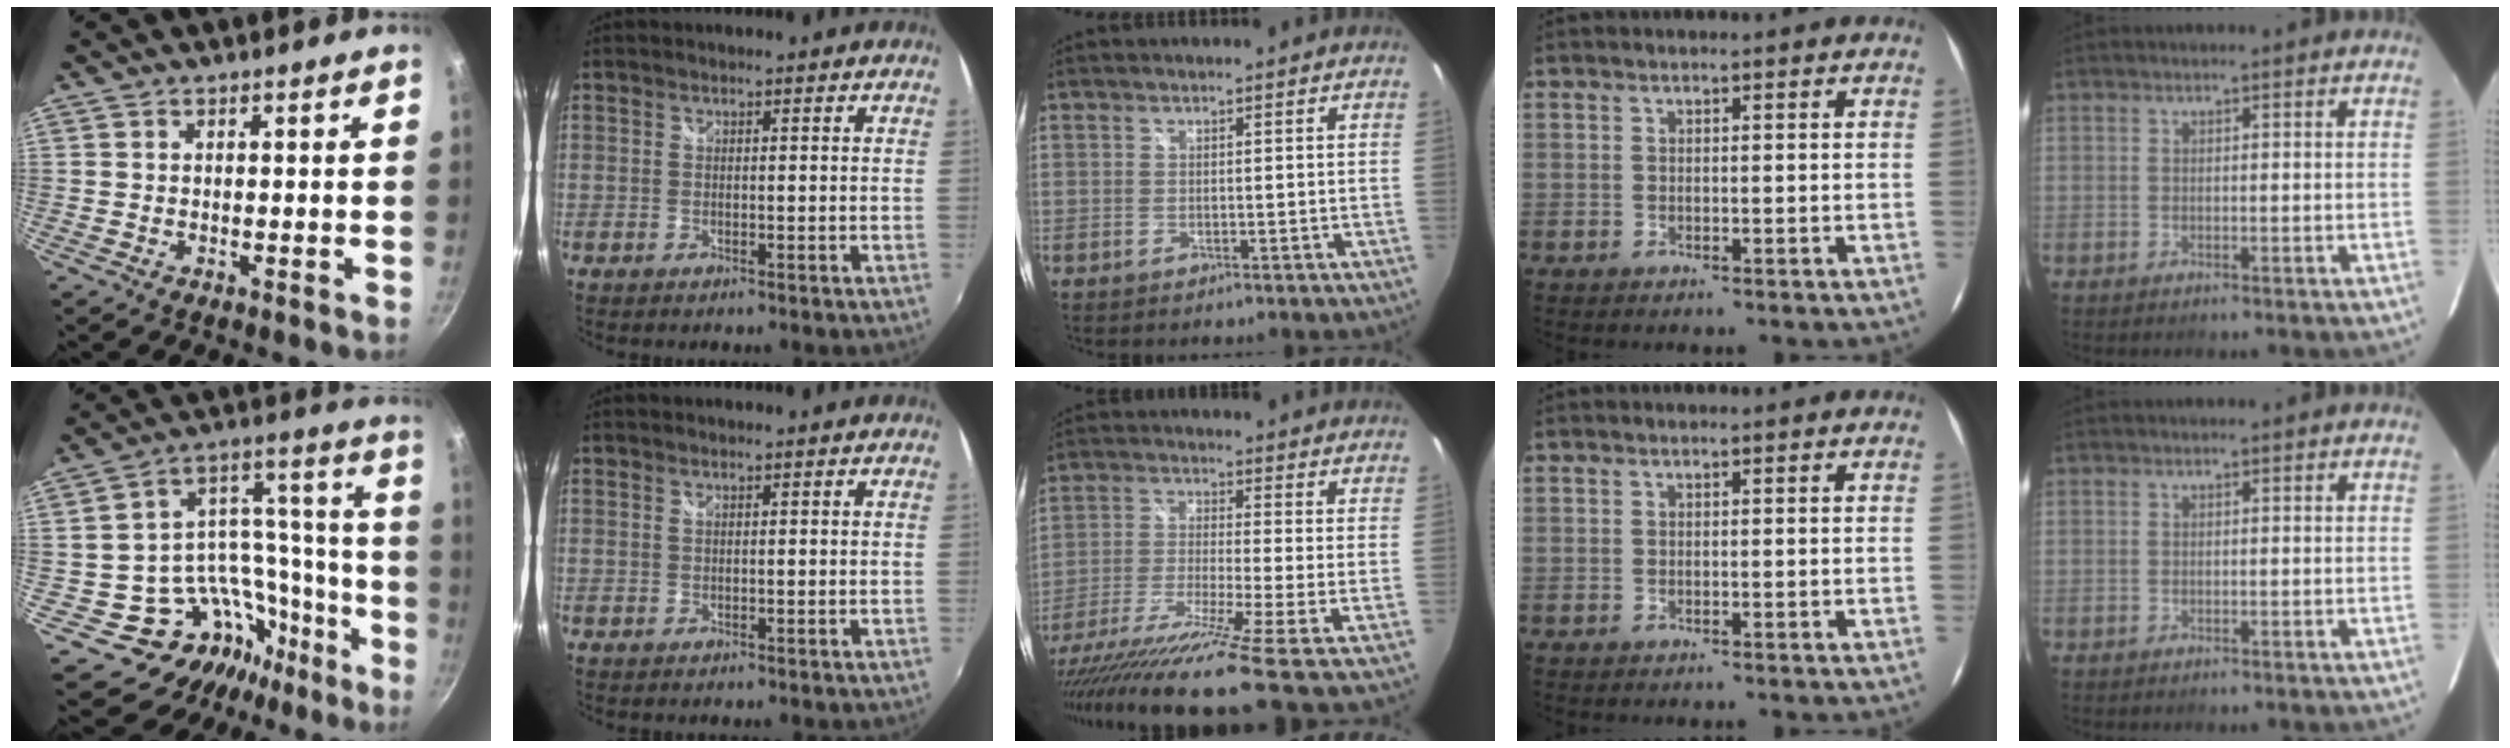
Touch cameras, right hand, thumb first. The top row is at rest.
{"thumb": {"total": 17.8, "force": [-10.6, 13.3, 5.3], "torque": [-0.009, 0.135, -0.165]}, "middle": {"total": 17.1, "force": [-13.0, -2.5, 10.8], "torque": [-0.198, -0.071, -0.225]}}